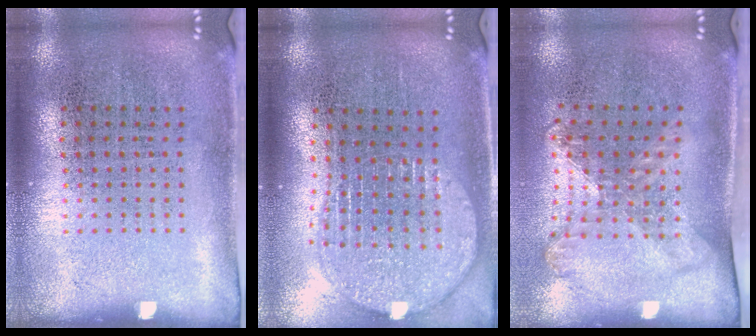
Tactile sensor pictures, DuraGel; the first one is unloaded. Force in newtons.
{"total": 1.9, "press": 1.6, "slide": 1.0}
{"total": 1.6, "press": 1.2, "slide": 1.0}